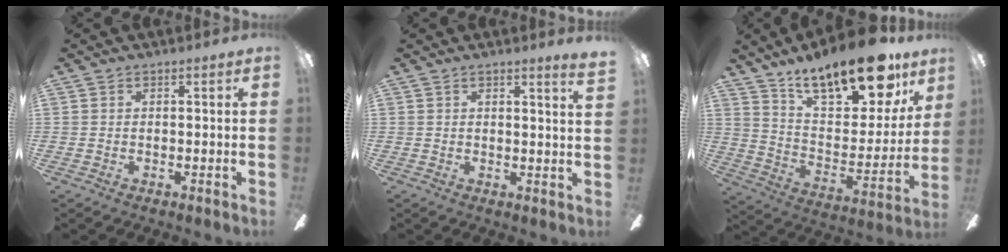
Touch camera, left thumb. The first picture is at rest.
{"total": 2.3, "force": [1.7, -0.3, 1.5], "torque": [-0.023, -0.009, 0.027]}
{"total": 20.8, "force": [16.0, 7.4, 11.0], "torque": [-0.175, -0.105, 0.274]}